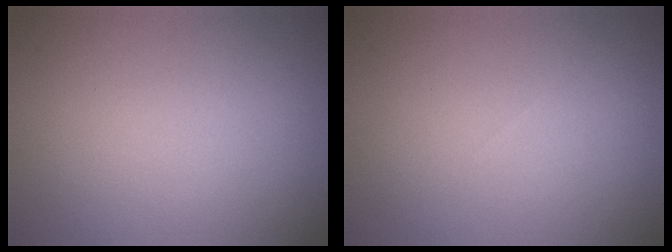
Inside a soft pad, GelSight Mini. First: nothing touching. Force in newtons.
{"total": 0.0}